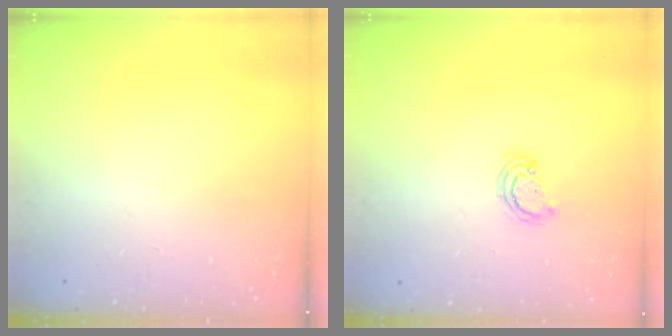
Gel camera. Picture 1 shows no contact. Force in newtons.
{"total": 2.5, "press": 2.5, "slide": 0.3}